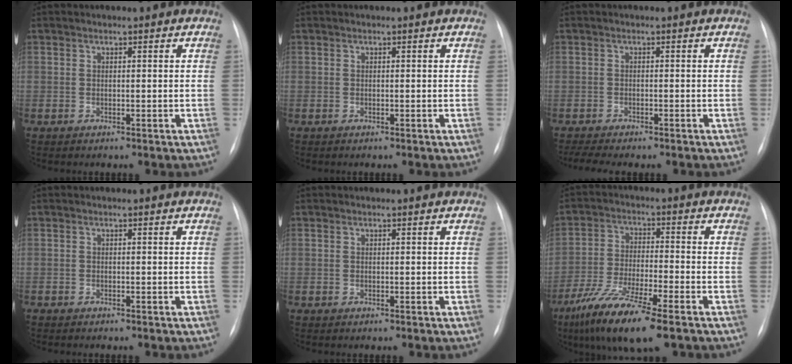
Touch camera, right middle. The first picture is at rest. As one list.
[{"total": 0.0}, {"total": 5.4, "force": [-4.6, 0.8, 2.8], "torque": [-0.040, -0.003, -0.064]}, {"total": 0.9, "force": [-0.8, 0.2, 0.4], "torque": [-0.007, -0.003, -0.012]}, {"total": 0.0}, {"total": 11.6, "force": [-7.4, 1.2, 8.8], "torque": [-0.176, -0.029, -0.132]}]